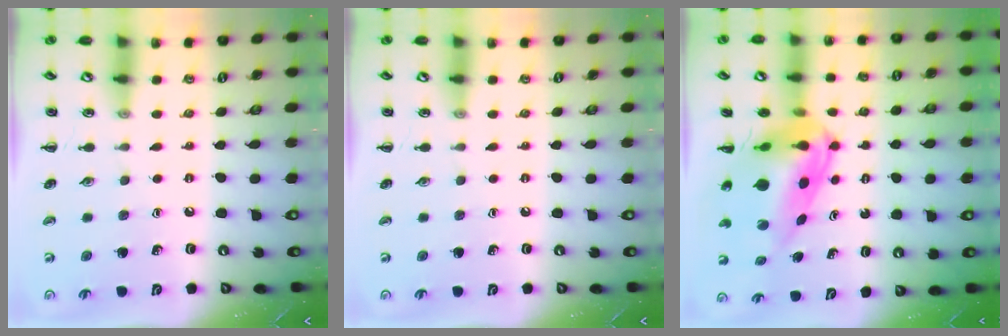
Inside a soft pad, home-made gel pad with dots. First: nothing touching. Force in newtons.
{"total": 0.0}
{"total": 11.8, "press": 11.3, "slide": 3.5}